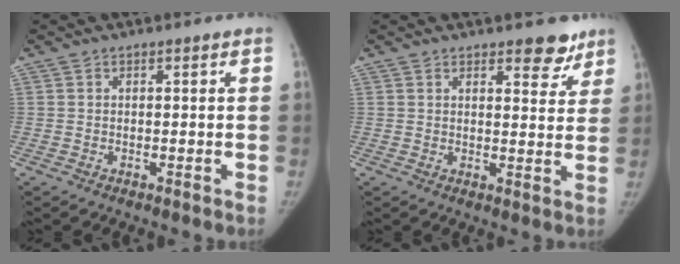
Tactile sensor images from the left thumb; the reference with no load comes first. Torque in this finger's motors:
{"motor_torque": [0.52, -0.39, 0.42, -0.31, 0.08]}